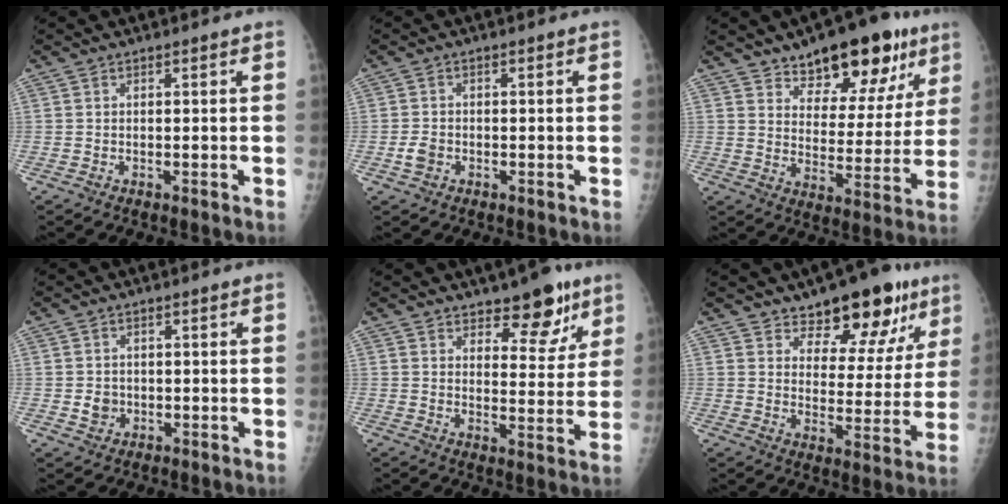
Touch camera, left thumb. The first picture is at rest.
{"total": 2.4, "force": [-0.8, 1.8, 1.3], "torque": [-0.020, 0.003, -0.013]}
{"total": 18.1, "force": [11.6, 8.6, 11.0], "torque": [-0.096, -0.052, 0.171]}
{"total": 2.6, "force": [-0.3, 2.4, 1.0], "torque": [-0.004, 0.003, -0.001]}
{"total": 9.7, "force": [6.6, 4.5, 5.4], "torque": [-0.033, -0.041, 0.095]}
{"total": 15.0, "force": [10.1, 7.2, 8.3], "torque": [-0.046, -0.057, 0.145]}